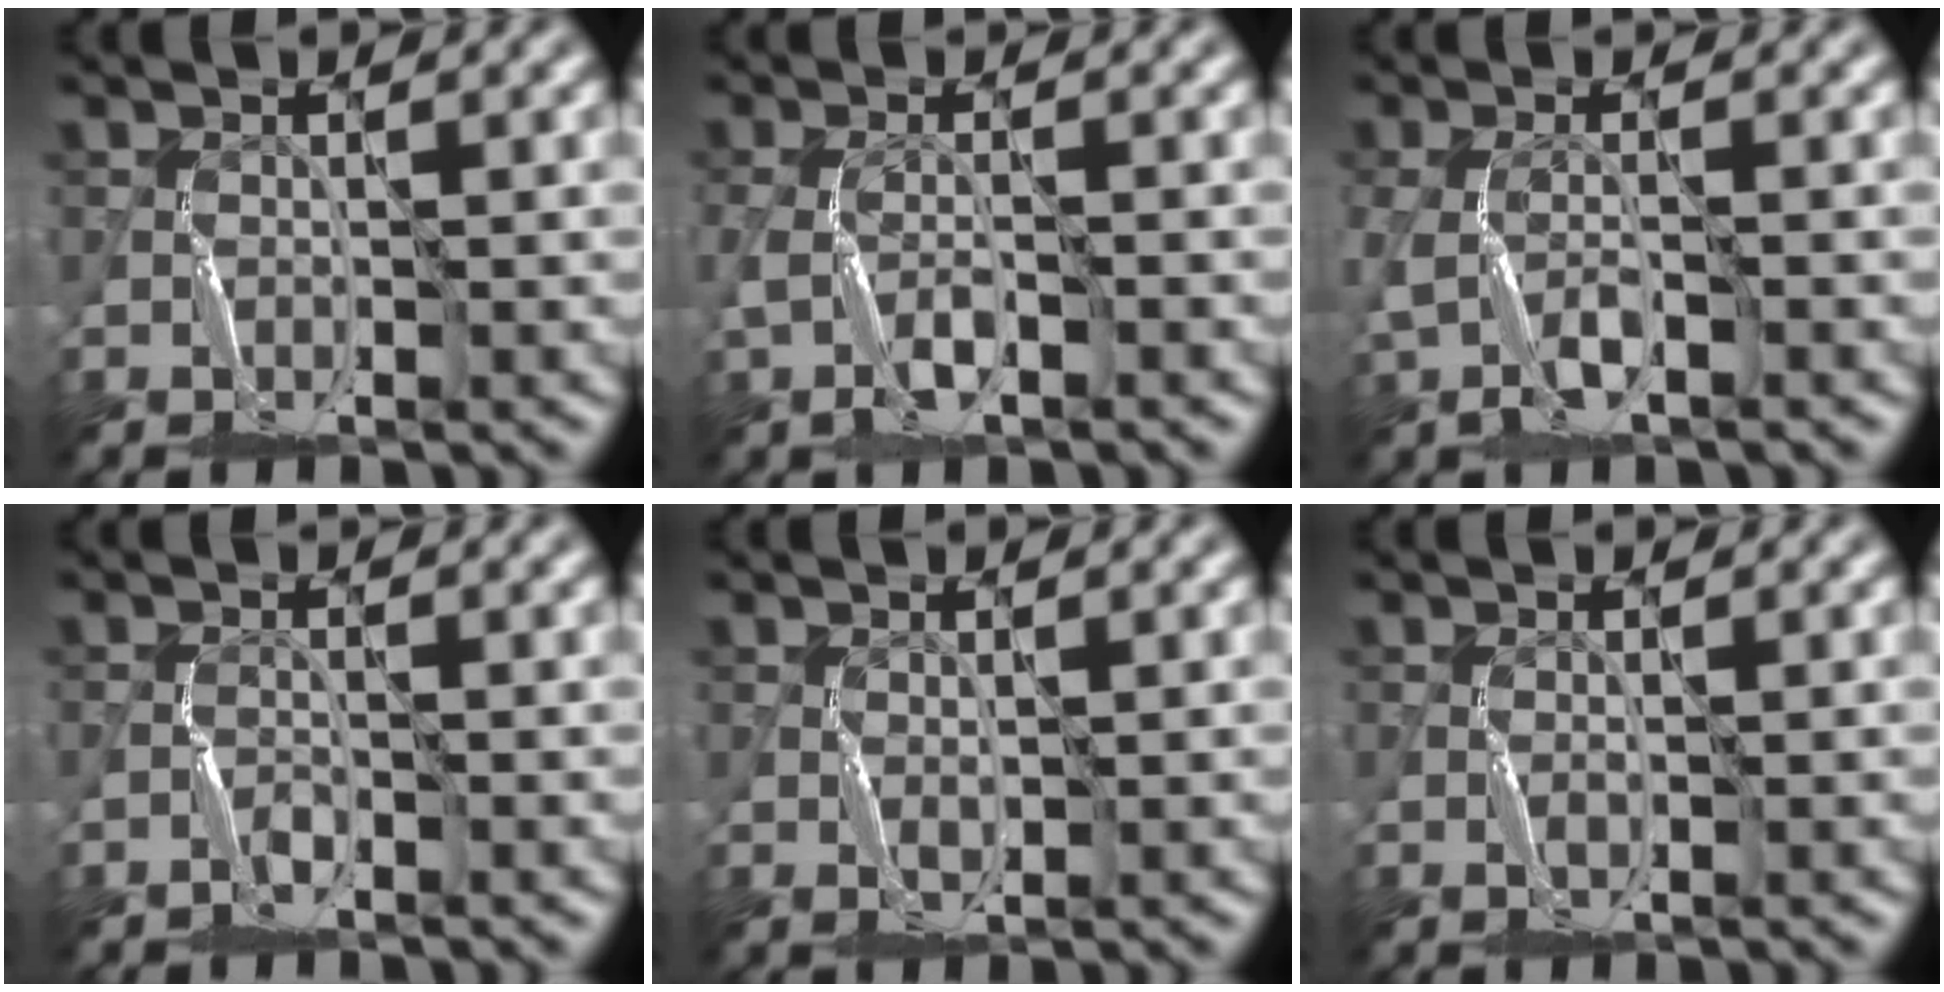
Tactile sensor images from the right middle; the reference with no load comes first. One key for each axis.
{"total": 3.1, "fx": -1.1, "fy": 1.1, "fz": 2.6, "tx": -0.067, "ty": -0.003, "tz": -0.028}
{"total": 3.0, "fx": -0.8, "fy": 1.0, "fz": 2.7, "tx": -0.070, "ty": -0.005, "tz": -0.021}
{"total": 0.8, "fx": -0.7, "fy": 0.1, "fz": 0.4, "tx": -0.008, "ty": 0.006, "tz": -0.016}
{"total": 0.9, "fx": 0.1, "fy": 0.5, "fz": 0.8, "tx": -0.016, "ty": 0.000, "tz": 0.003}
{"total": 0.6, "fx": -0.2, "fy": 0.2, "fz": 0.5, "tx": -0.013, "ty": 0.001, "tz": -0.003}